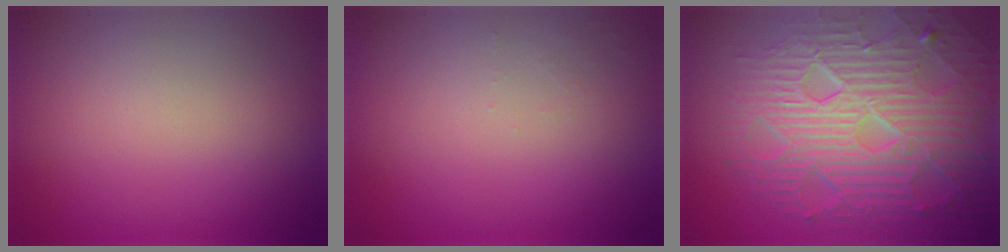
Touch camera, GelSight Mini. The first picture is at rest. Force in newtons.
{"total": 0.7, "press": 0.7, "slide": 0.1}
{"total": 10.7, "press": 6.9, "slide": 8.2}